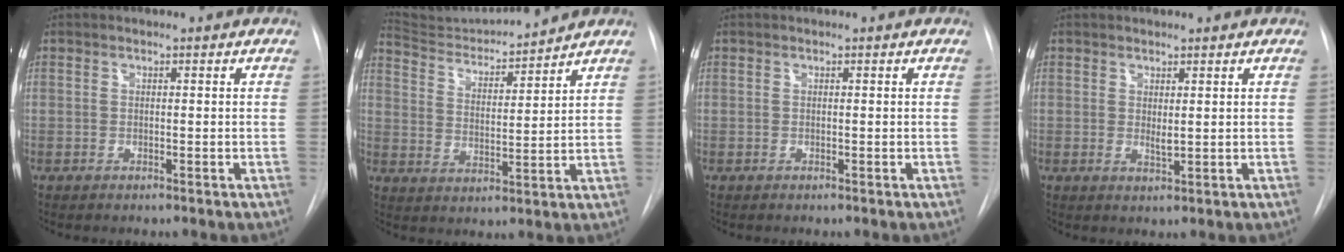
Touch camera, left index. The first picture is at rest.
{"total": 9.8, "force": [9.7, -0.5, 1.3], "torque": [-0.033, 0.002, 0.175]}
{"total": 0.0}
{"total": 1.4, "force": [0.3, 0.4, 1.3], "torque": [-0.025, -0.010, 0.008]}